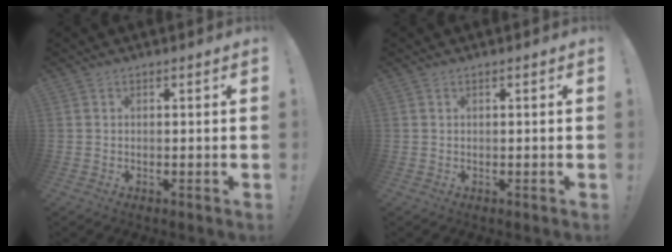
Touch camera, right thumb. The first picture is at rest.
{"total": 0.0}